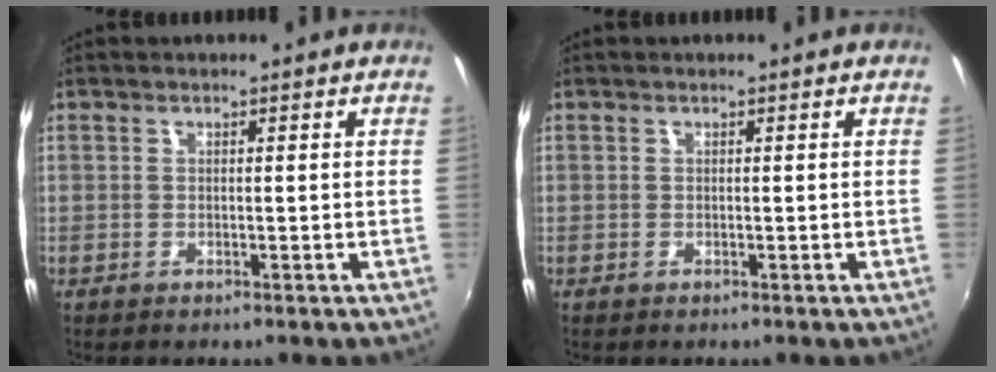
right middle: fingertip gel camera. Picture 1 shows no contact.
{"total": 0.0}